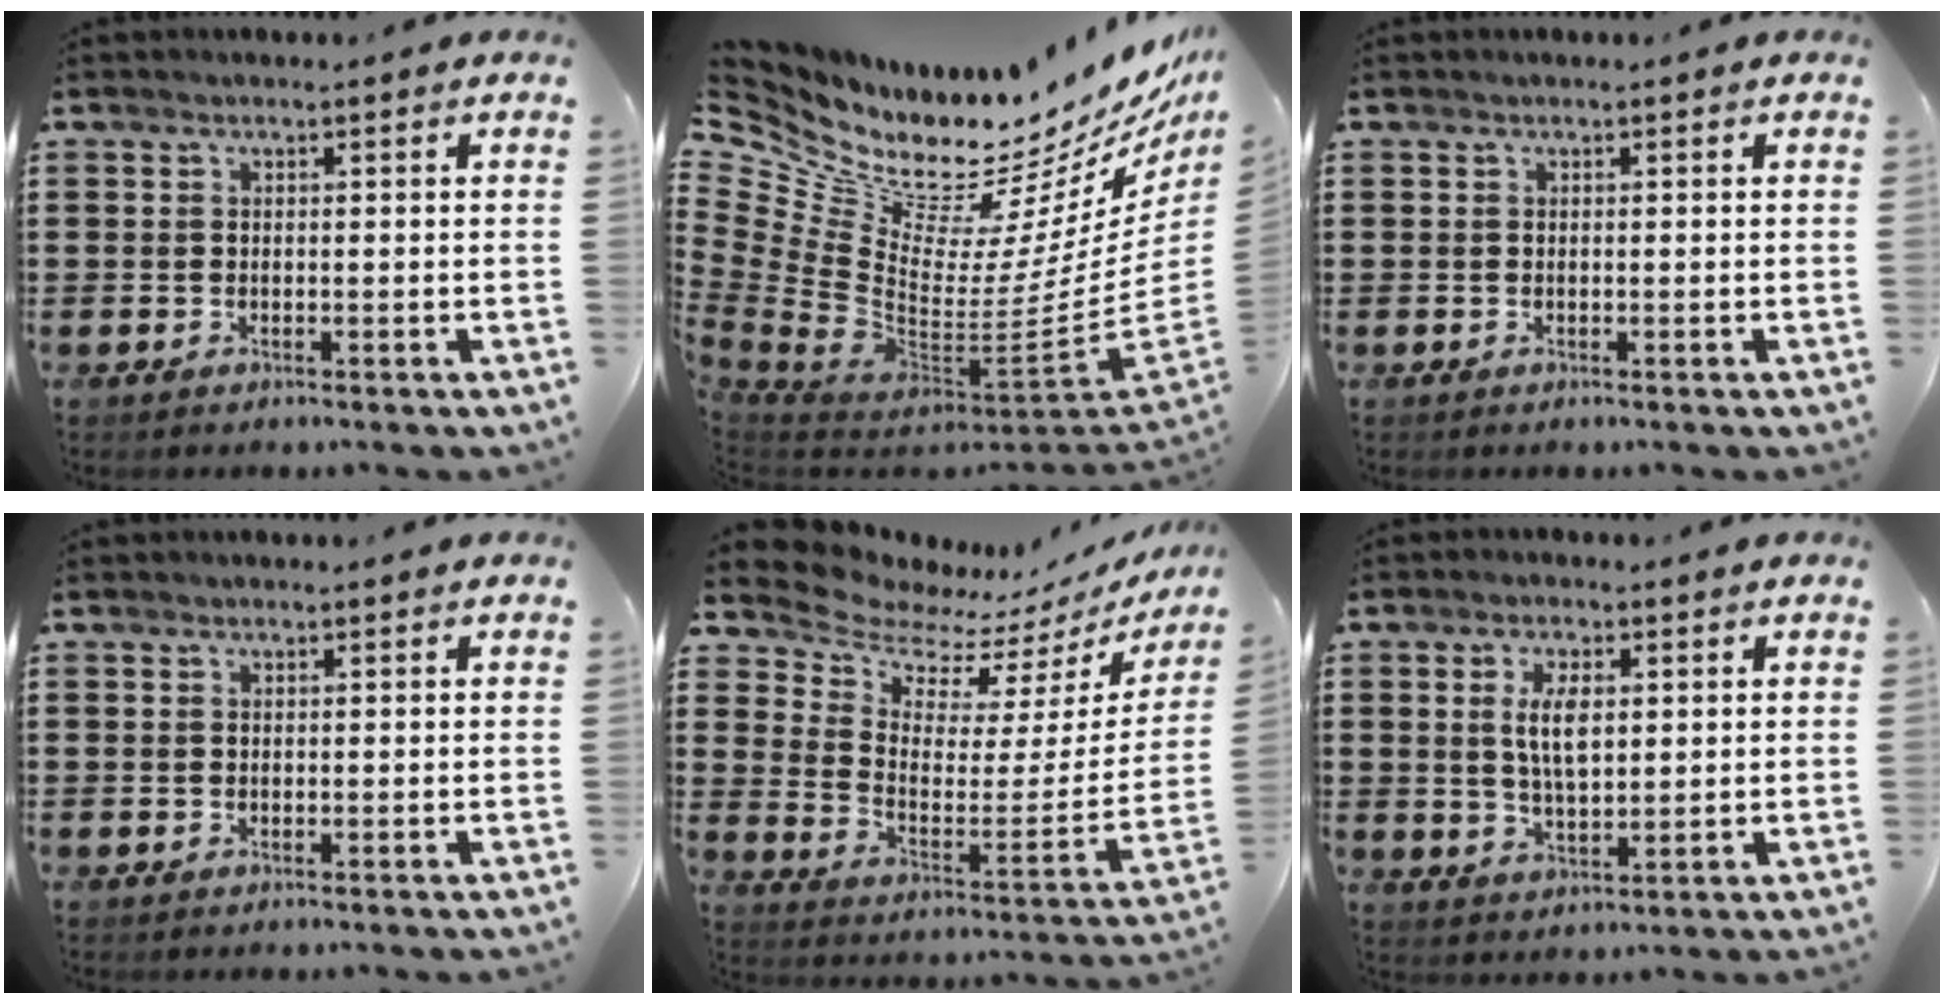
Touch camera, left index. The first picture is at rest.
{"total": 9.7, "force": [9.0, 2.0, 2.9], "torque": [-0.112, -0.108, 0.156]}
{"total": 0.0}
{"total": 0.0}
{"total": 8.2, "force": [7.8, 2.3, 1.3], "torque": [-0.068, -0.069, 0.134]}
{"total": 5.8, "force": [1.5, 2.4, 5.0], "torque": [-0.098, 0.005, 0.023]}